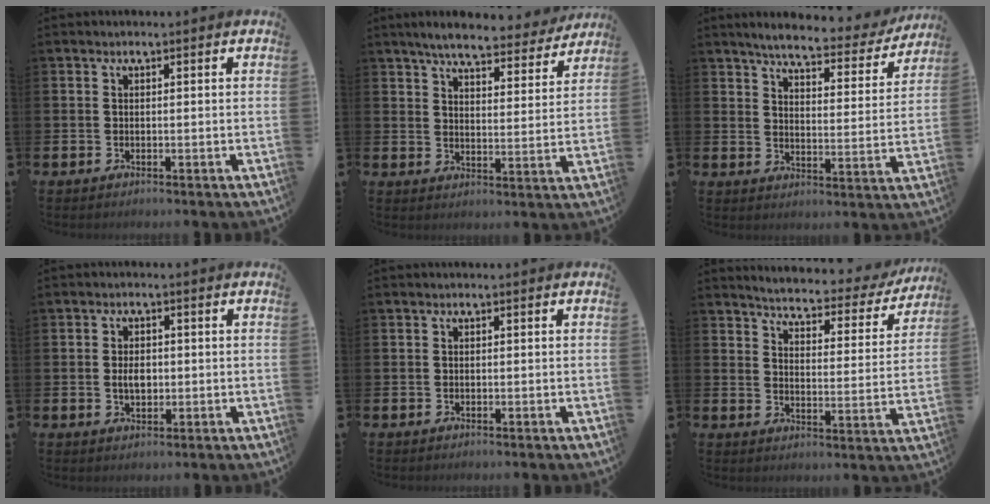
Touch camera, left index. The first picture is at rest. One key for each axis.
{"total": 6.6, "fx": 6.1, "fy": 0.9, "fz": 2.2, "tx": -0.052, "ty": -0.035, "tz": 0.103}
{"total": 5.6, "fx": 5.1, "fy": 1.0, "fz": 2.1, "tx": -0.057, "ty": -0.034, "tz": 0.081}
{"total": 2.9, "fx": 0.0, "fy": 1.9, "fz": 2.2, "tx": -0.027, "ty": 0.000, "tz": -0.005}
{"total": 0.0}
{"total": 4.0, "fx": 3.8, "fy": 0.7, "fz": 0.9, "tx": -0.035, "ty": -0.035, "tz": 0.056}